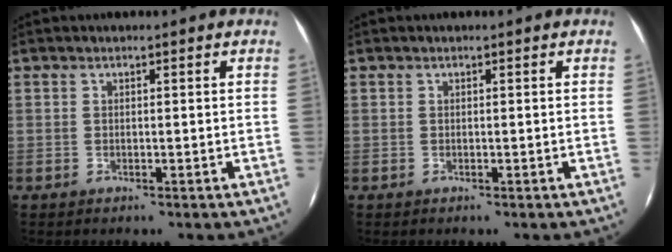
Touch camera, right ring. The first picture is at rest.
{"total": 0.0}